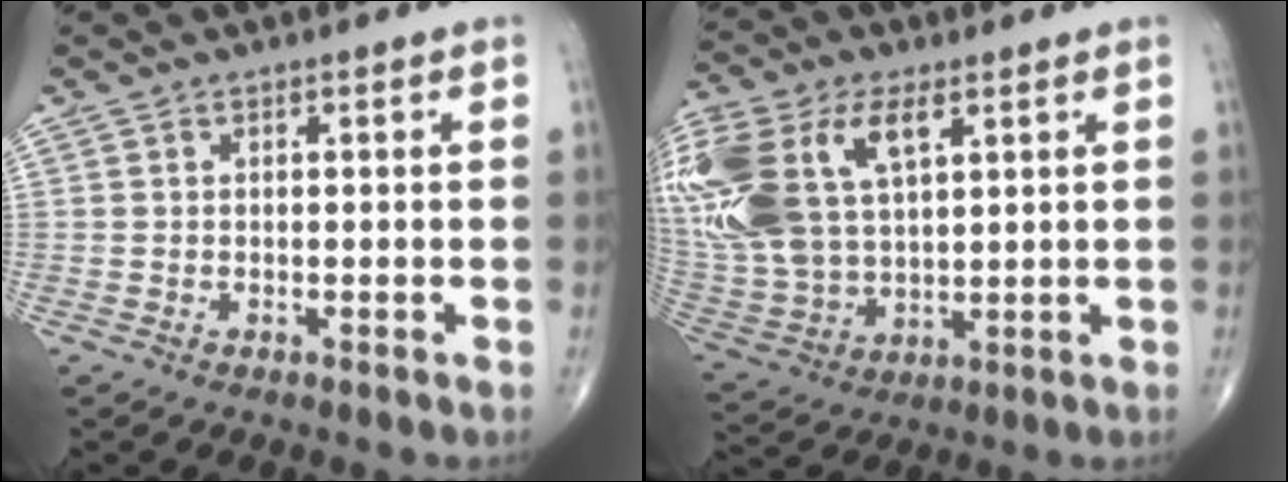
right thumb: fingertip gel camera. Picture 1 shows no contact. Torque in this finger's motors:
{"motor_torque": [-0.40, 1.32, 1.69, 1.08, 0.23]}